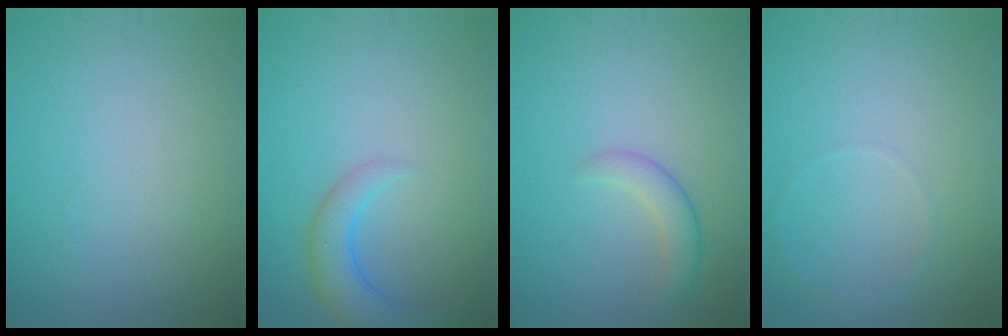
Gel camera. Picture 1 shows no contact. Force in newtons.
{"total": 4.0, "press": 4.0, "slide": 0.3}
{"total": 2.3, "press": 2.3, "slide": 0.1}
{"total": 0.6, "press": 0.6, "slide": 0.1}